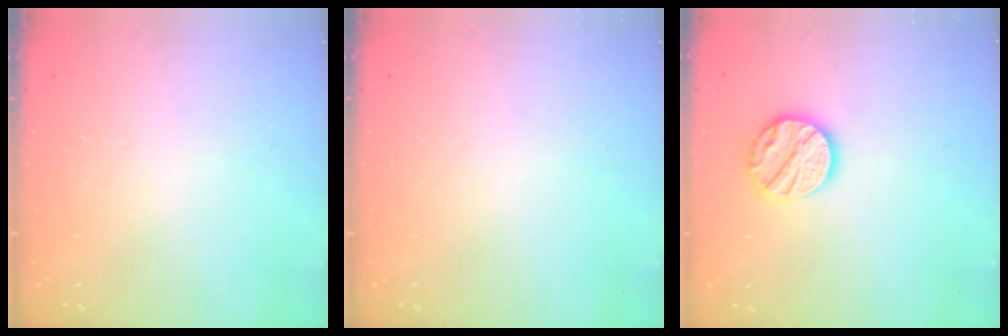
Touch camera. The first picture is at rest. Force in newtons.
{"total": 0.0}
{"total": 12.8, "press": 12.8, "slide": 1.1}